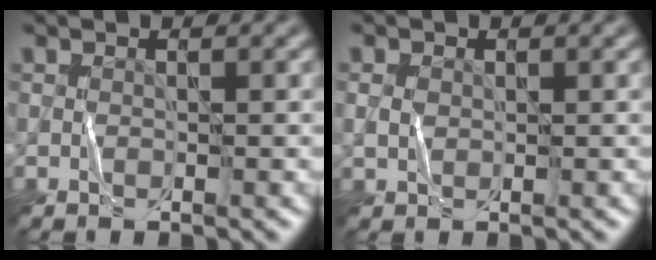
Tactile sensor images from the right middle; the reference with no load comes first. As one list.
[{"total": 1.3, "force": [0.2, 1.0, 0.8], "torque": [-0.017, 0.003, 0.003]}]